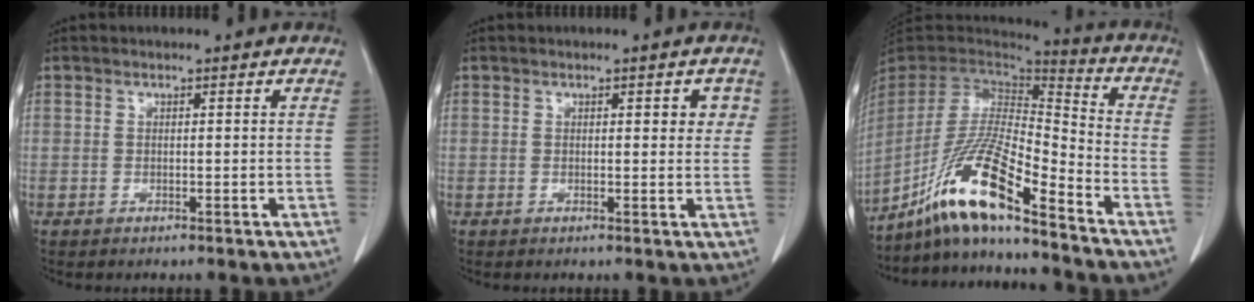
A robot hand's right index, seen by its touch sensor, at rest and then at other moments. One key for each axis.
{"total": 2.8, "fx": 0.9, "fy": 1.2, "fz": 2.3, "tx": -0.021, "ty": 0.002, "tz": 0.009}
{"total": 16.0, "fx": -11.5, "fy": 0.7, "fz": 11.2, "tx": -0.216, "ty": -0.006, "tz": -0.214}